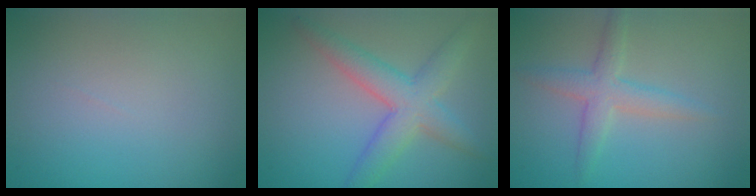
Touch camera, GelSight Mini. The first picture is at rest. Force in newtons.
{"total": 4.9, "press": 4.9, "slide": 0.2}
{"total": 2.8, "press": 2.8, "slide": 0.1}